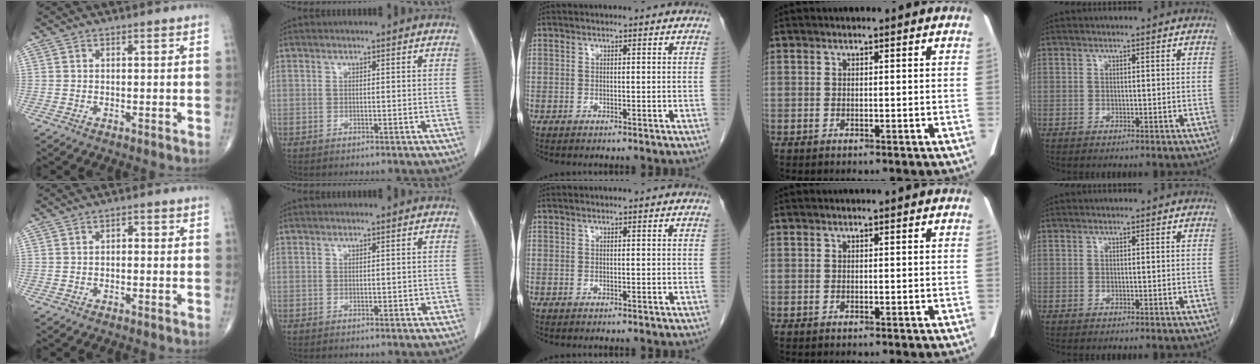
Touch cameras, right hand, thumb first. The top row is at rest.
{"thumb": {"total": 1.3, "force": [-0.1, 0.8, 1.0], "torque": [-0.006, 0.007, -0.008]}, "index": {"total": 1.2, "force": [-0.2, 0.9, 0.9], "torque": [-0.010, 0.004, 0.001]}}